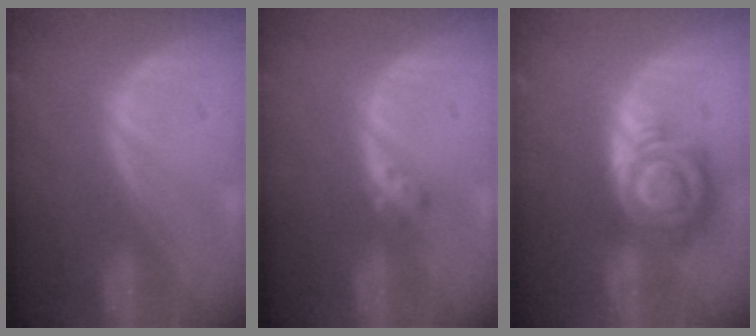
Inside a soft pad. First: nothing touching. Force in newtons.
{"total": 2.3, "press": 2.0, "slide": 1.2}
{"total": 9.2, "press": 9.2, "slide": 0.6}